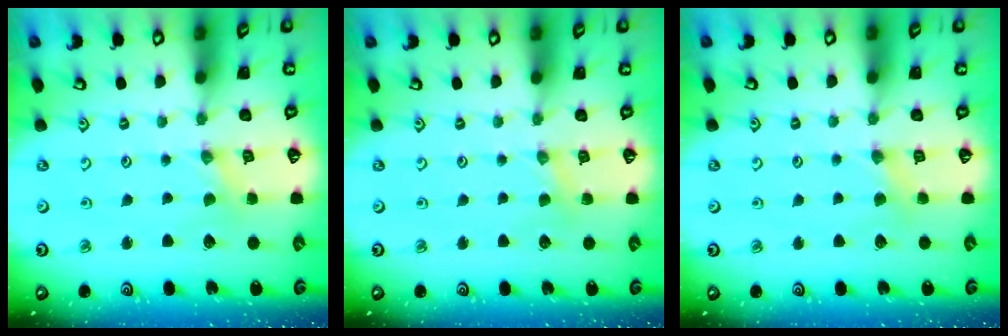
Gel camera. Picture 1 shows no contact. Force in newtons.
{"total": 2.5, "press": 2.5, "slide": 0.4}
{"total": 2.7, "press": 2.7, "slide": 0.4}